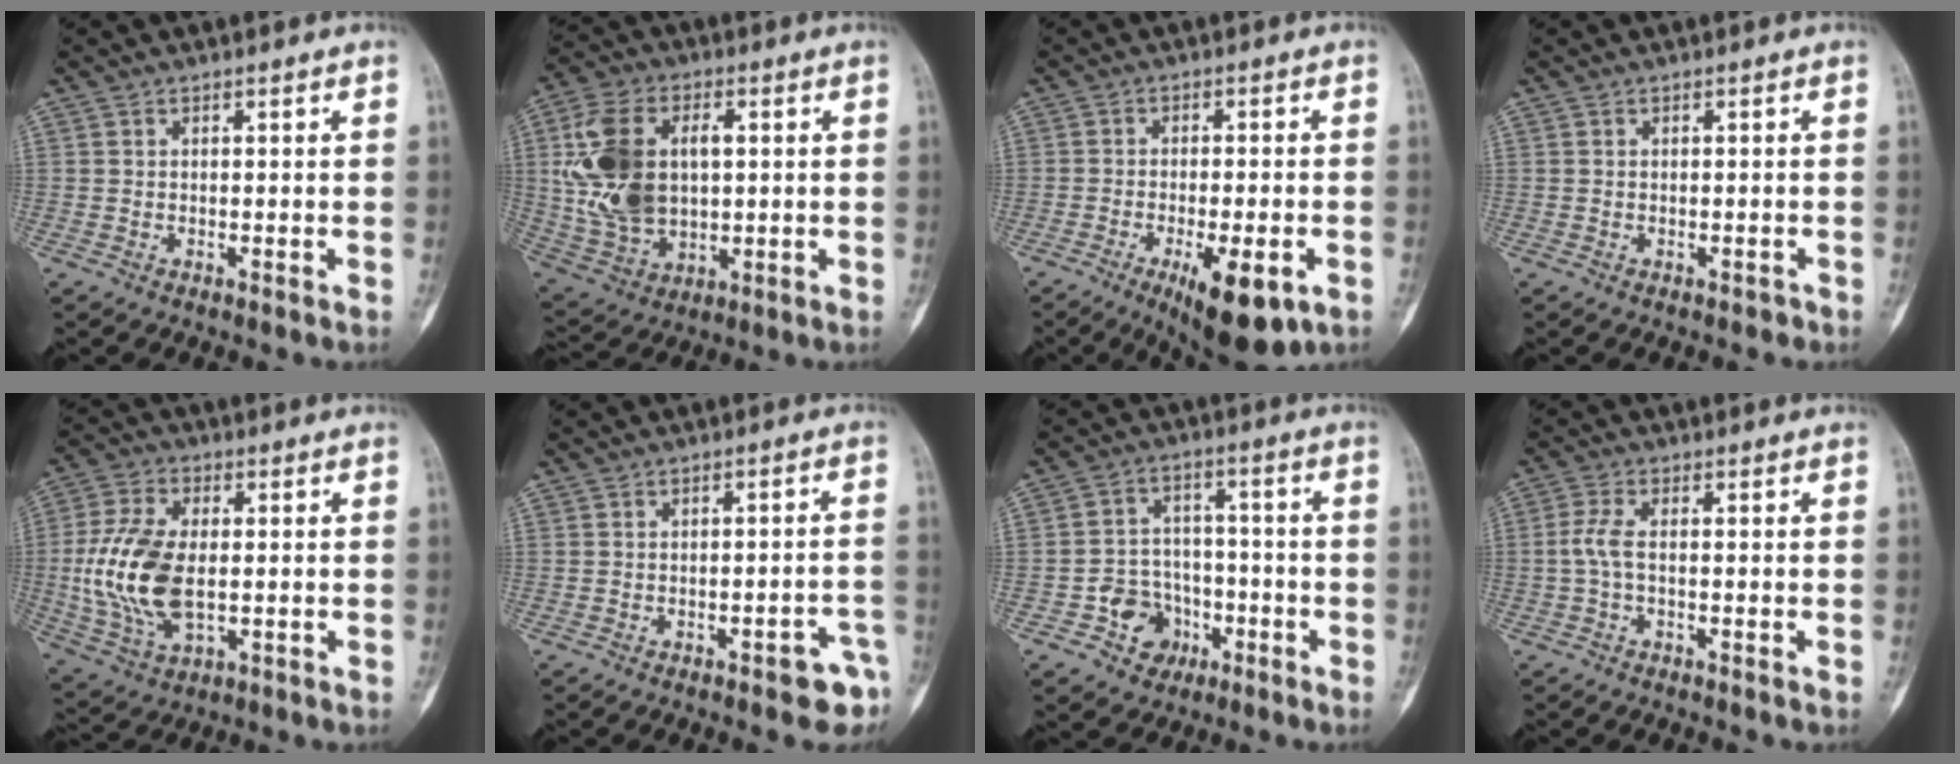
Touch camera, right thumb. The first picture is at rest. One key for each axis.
{"total": 18.0, "fx": 2.3, "fy": 11.7, "fz": 13.6, "tx": -0.257, "ty": 0.001, "tz": 0.052}
{"total": 11.6, "fx": -5.1, "fy": 3.8, "fz": 9.7, "tx": -0.135, "ty": 0.000, "tz": -0.069}
{"total": 0.5, "fx": -0.4, "fy": 0.3, "fz": 0.1, "tx": 0.002, "ty": 0.006, "tz": -0.007}
{"total": 15.5, "fx": -0.6, "fy": 8.7, "fz": 12.8, "tx": -0.269, "ty": -0.003, "tz": -0.004}
{"total": 6.4, "fx": -3.5, "fy": 2.2, "fz": 4.9, "tx": -0.044, "ty": 0.026, "tz": -0.039}
{"total": 8.4, "fx": -3.7, "fy": 7.0, "fz": 2.6, "tx": 0.000, "ty": 0.038, "tz": -0.057}
{"total": 3.4, "fx": -0.5, "fy": 1.2, "fz": 3.2, "tx": -0.083, "ty": 0.001, "tz": -0.015}